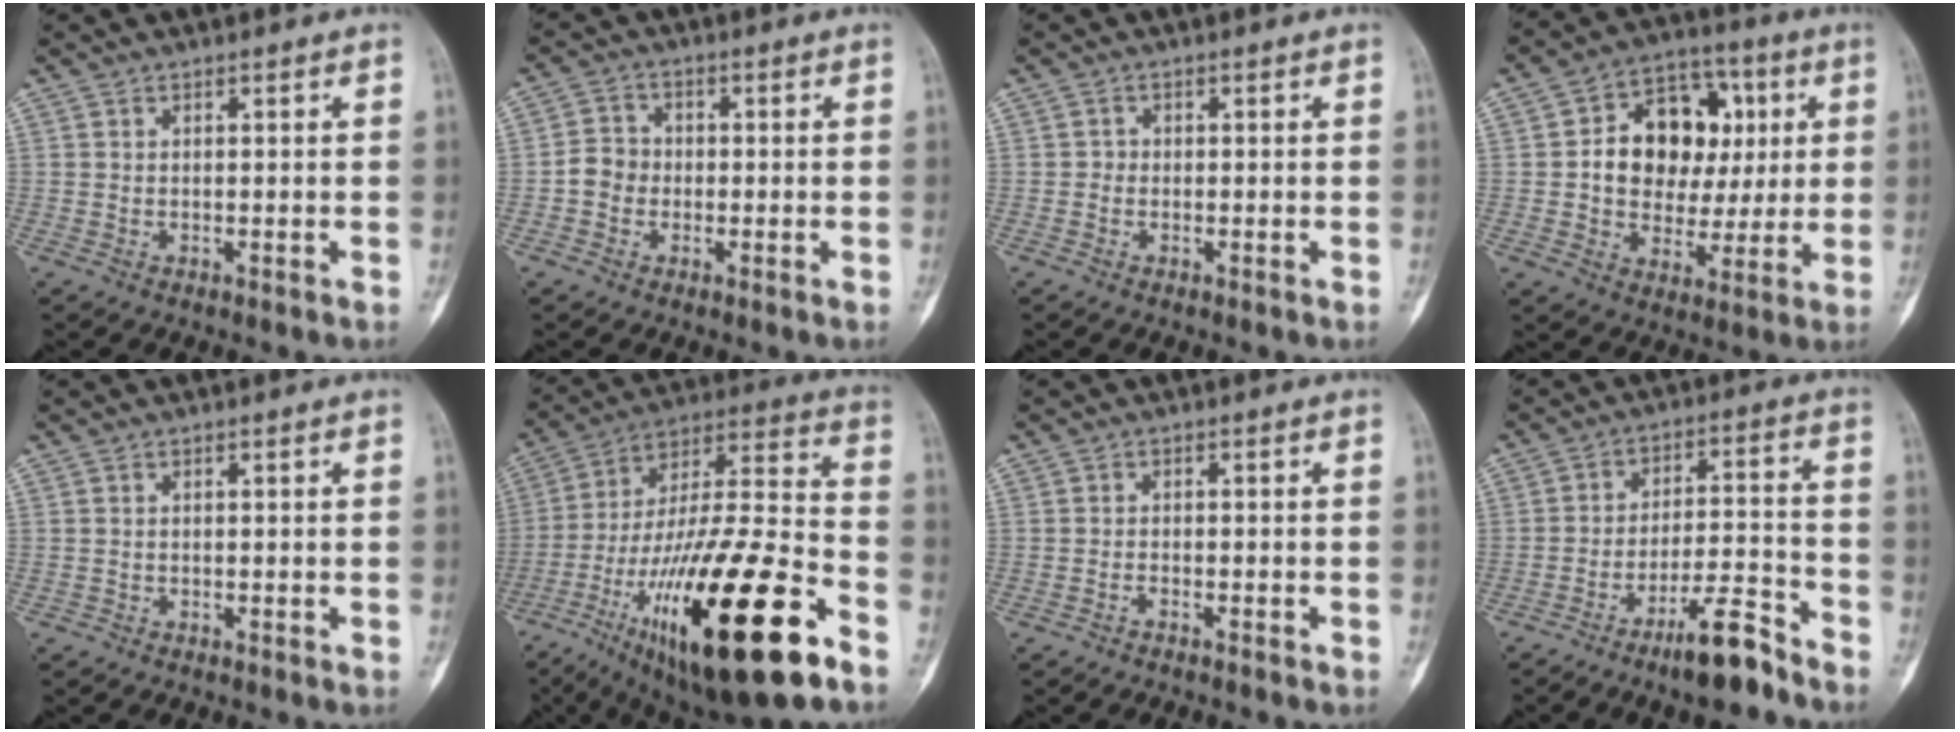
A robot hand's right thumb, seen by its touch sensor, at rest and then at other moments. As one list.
[{"total": 4.2, "force": [-1.0, 3.8, 1.6], "torque": [-0.011, 0.014, -0.028]}, {"total": 0.9, "force": [-0.3, 0.9, 0.3], "torque": [0.003, 0.005, -0.009]}, {"total": 16.0, "force": [2.4, 12.4, 9.9], "torque": [-0.100, 0.018, 0.039]}, {"total": 0.0}, {"total": 33.3, "force": [-16.0, 8.6, 27.9], "torque": [-0.481, 0.045, -0.259]}, {"total": 1.2, "force": [-1.1, 0.1, 0.5], "torque": [-0.013, 0.010, -0.014]}, {"total": 10.4, "force": [-7.8, 2.1, 6.6], "torque": [-0.107, 0.067, -0.132]}]